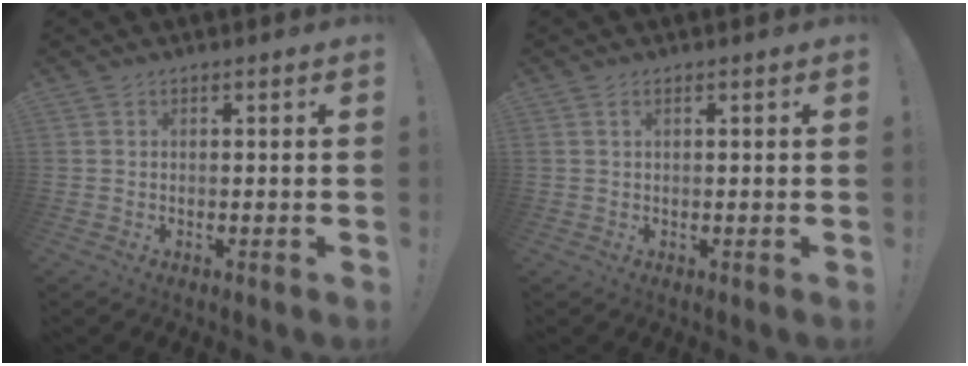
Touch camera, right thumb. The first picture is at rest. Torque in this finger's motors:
{"motor_torque": [-0.08, -0.17, 0.22, -0.01, 0.09]}